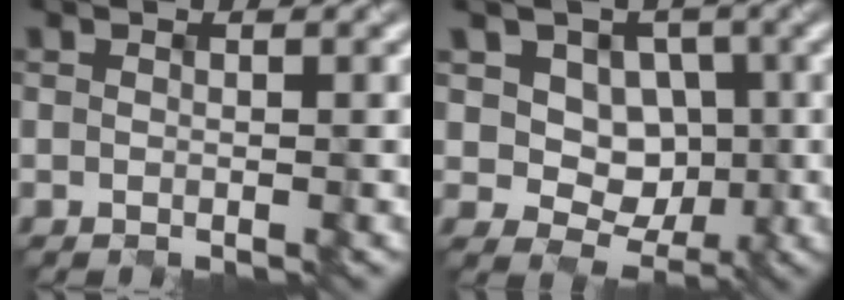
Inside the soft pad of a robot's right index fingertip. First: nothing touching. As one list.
[{"total": 4.6, "force": [0.2, 4.1, 2.2], "torque": [-0.035, -0.001, 0.010]}]